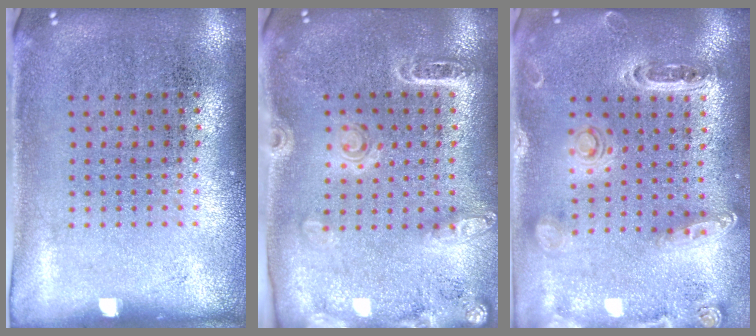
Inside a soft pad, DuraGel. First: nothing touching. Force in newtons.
{"total": 1.8, "press": 1.7, "slide": 0.4}
{"total": 1.2, "press": 1.2, "slide": 0.2}